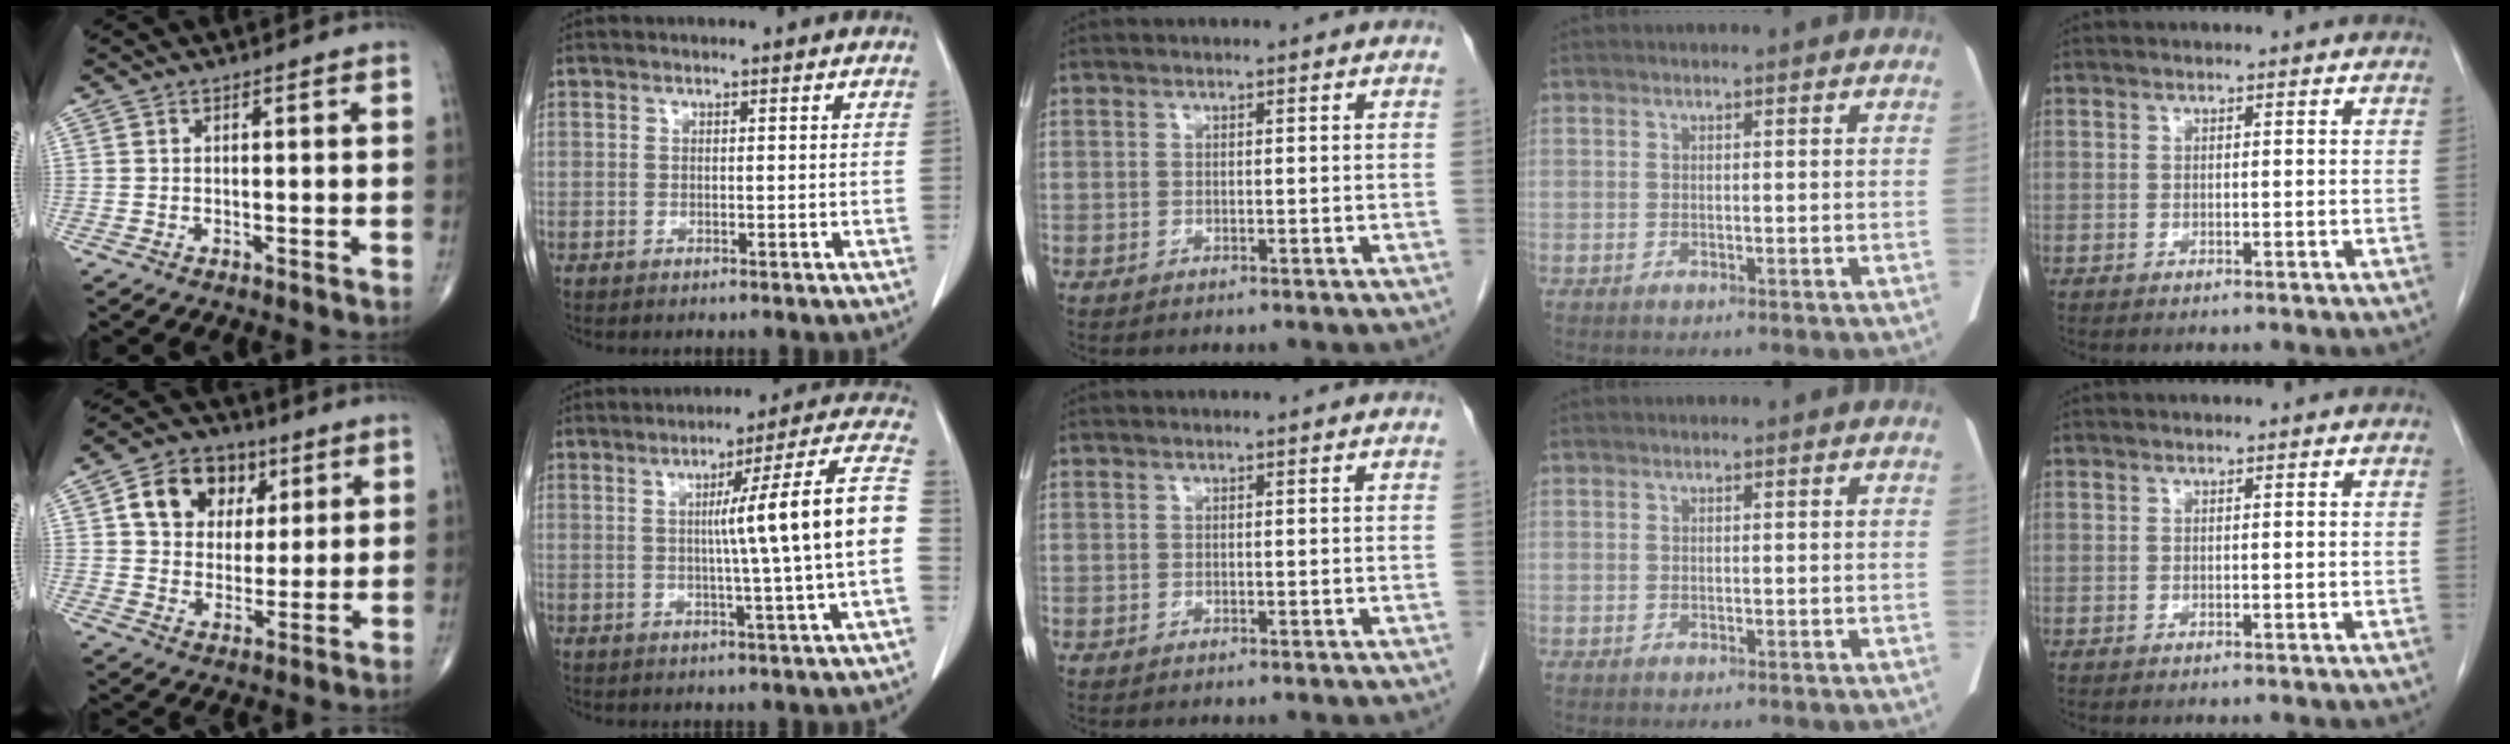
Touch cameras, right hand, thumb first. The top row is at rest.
{"thumb": {"total": 12.4, "force": [4.6, 9.5, 6.5], "torque": [-0.069, -0.005, 0.075]}, "index": {"total": 14.0, "force": [-0.2, -2.1, 13.9], "torque": [-0.186, 0.013, -0.007]}}